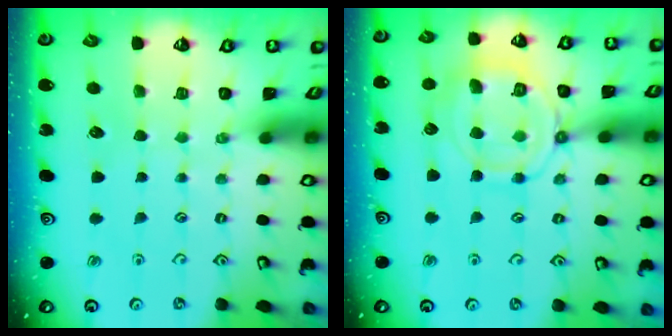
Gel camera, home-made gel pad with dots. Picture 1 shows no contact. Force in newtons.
{"total": 12.7, "press": 12.6, "slide": 1.4}